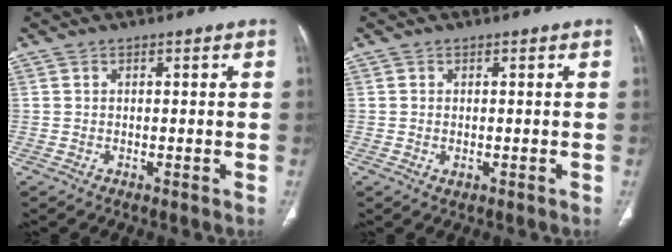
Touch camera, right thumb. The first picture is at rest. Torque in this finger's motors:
{"motor_torque": [-0.66, -0.27, -0.09, 0.48, 0.05]}